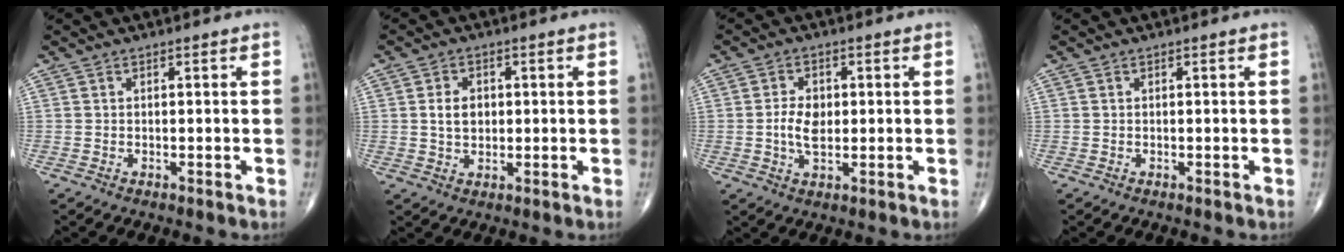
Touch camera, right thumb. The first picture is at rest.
{"total": 4.4, "force": [0.5, 3.2, 2.9], "torque": [-0.042, 0.000, 0.009]}
{"total": 5.1, "force": [0.0, 3.1, 4.0], "torque": [-0.071, 0.000, -0.001]}
{"total": 0.0}